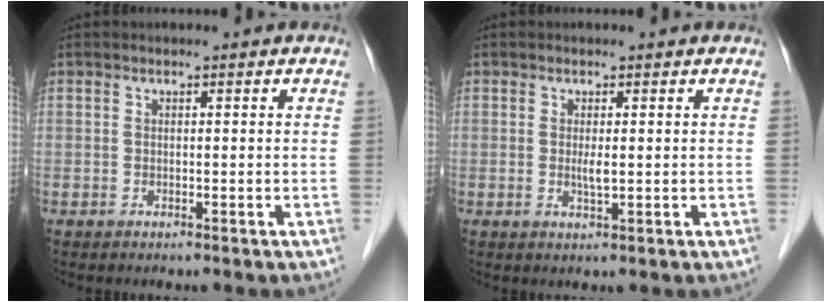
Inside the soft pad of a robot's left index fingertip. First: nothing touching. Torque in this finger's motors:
{"motor_torque": [0.29, 0.17, 0.03, 0.01]}